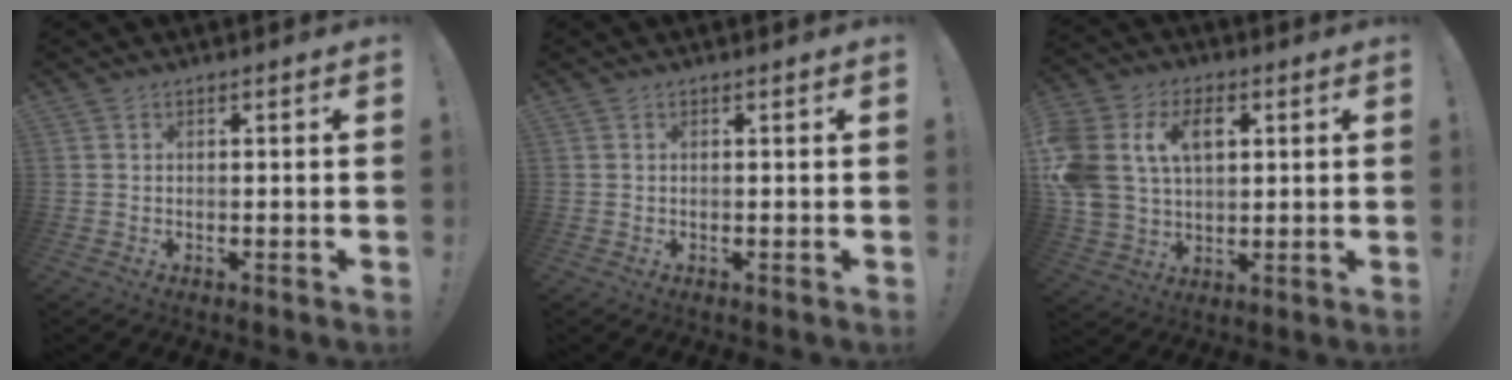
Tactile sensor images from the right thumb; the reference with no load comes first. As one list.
[{"total": 0.0}, {"total": 15.8, "force": [5.0, 11.7, 9.4], "torque": [-0.191, -0.009, 0.096]}]